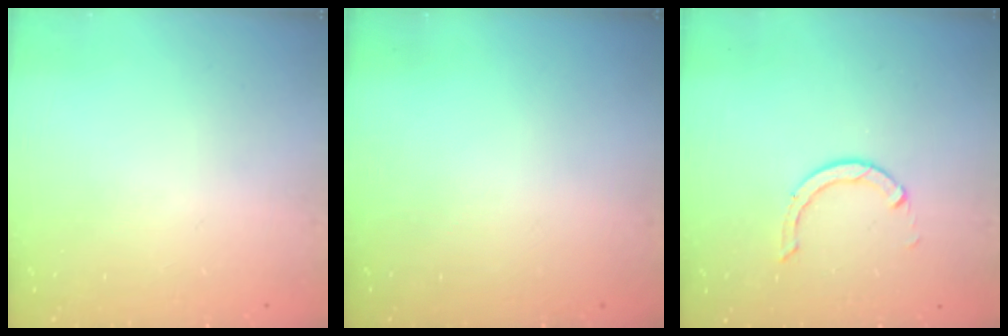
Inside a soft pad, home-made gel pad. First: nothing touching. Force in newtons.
{"total": 0.0}
{"total": 3.2, "press": 3.2, "slide": 0.4}